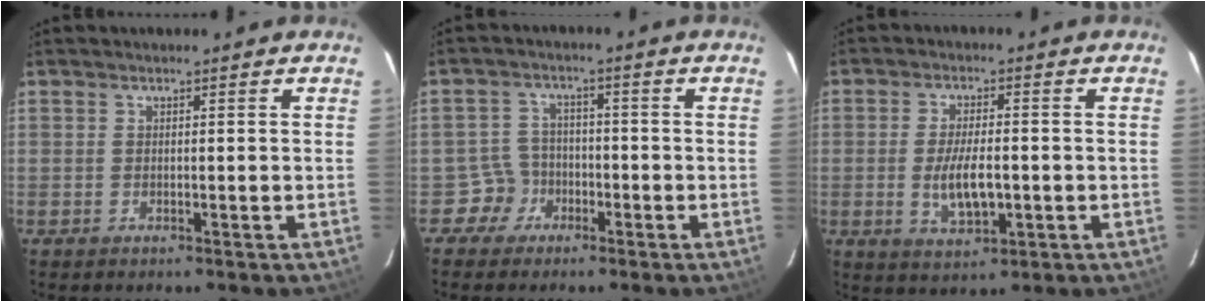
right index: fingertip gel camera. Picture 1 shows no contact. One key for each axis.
{"total": 4.4, "fx": -2.4, "fy": 3.7, "fz": -0.6, "tx": 0.011, "ty": 0.024, "tz": -0.044}
{"total": 7.4, "fx": -1.3, "fy": 3.0, "fz": 6.6, "tx": -0.130, "ty": -0.009, "tz": -0.018}